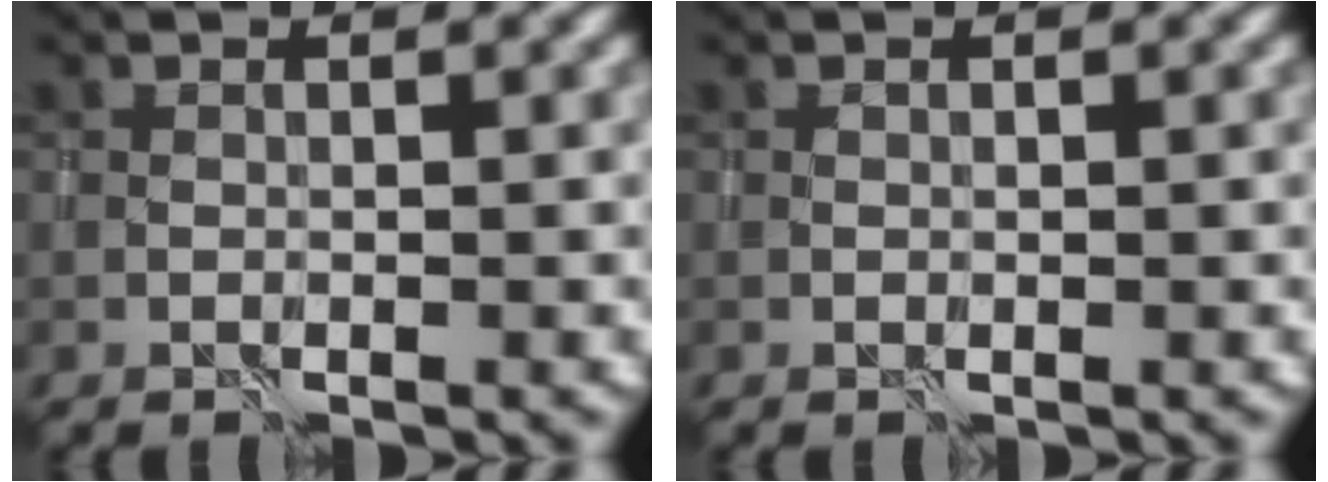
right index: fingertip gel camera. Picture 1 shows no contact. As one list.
[{"total": 0.0}]